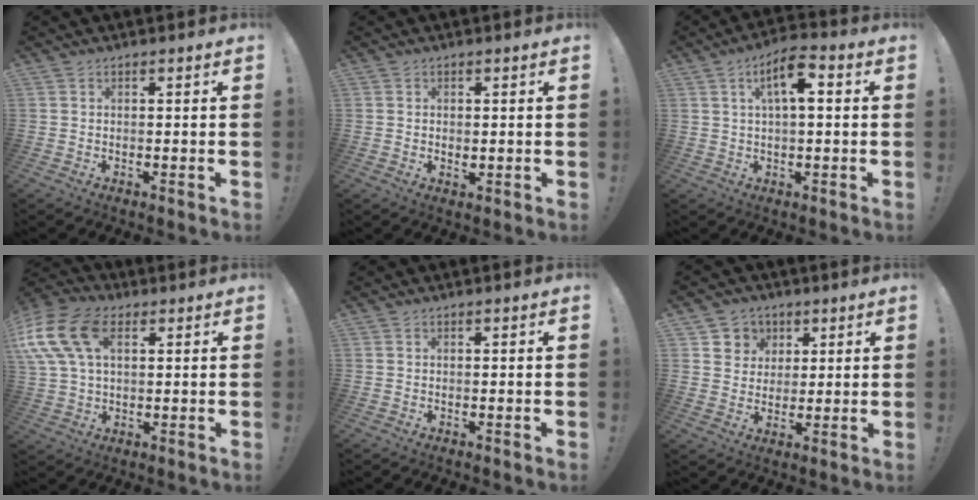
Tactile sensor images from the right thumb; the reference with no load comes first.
{"total": 1.1, "force": [0.2, 0.9, 0.6], "torque": [-0.002, -0.002, 0.003]}
{"total": 8.0, "force": [2.1, 2.8, 7.2], "torque": [-0.118, 0.002, 0.031]}
{"total": 17.6, "force": [5.8, 11.2, 12.2], "torque": [-0.261, -0.014, 0.106]}
{"total": 0.0}
{"total": 6.8, "force": [2.3, 6.3, 0.8], "torque": [-0.008, -0.020, 0.046]}